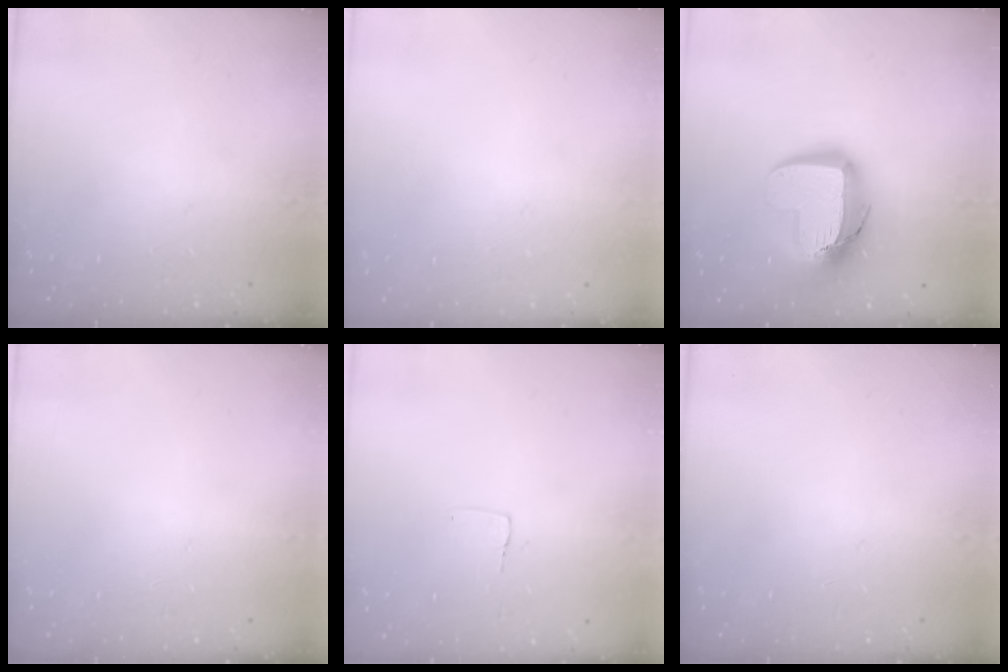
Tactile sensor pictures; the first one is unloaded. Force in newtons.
{"total": 0.0}
{"total": 14.6, "press": 14.6, "slide": 1.4}
{"total": 0.0}
{"total": 3.3, "press": 3.3, "slide": 0.1}
{"total": 0.0}